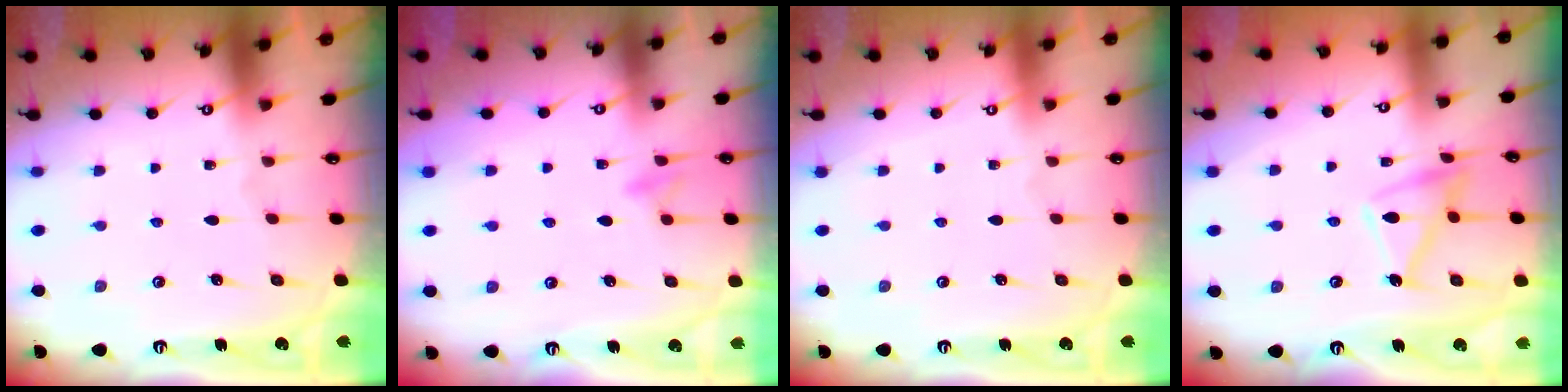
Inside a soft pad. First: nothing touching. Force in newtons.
{"total": 8.1, "press": 8.1, "slide": 0.7}
{"total": 3.9, "press": 3.9, "slide": 0.1}
{"total": 13.3, "press": 13.3, "slide": 0.9}